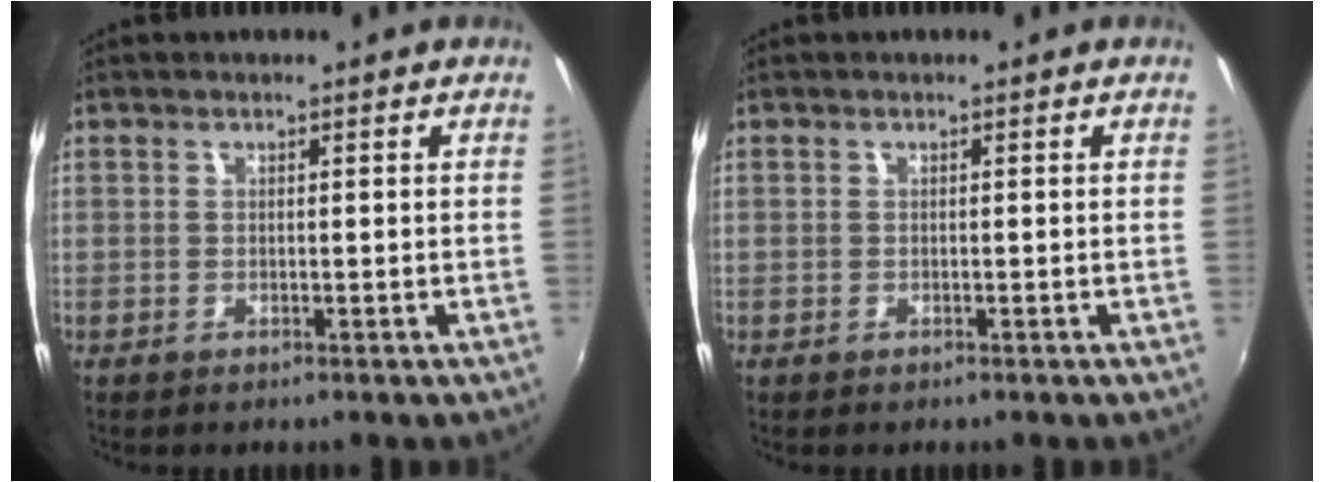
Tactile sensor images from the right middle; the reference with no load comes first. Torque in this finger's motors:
{"motor_torque": [0.82, -0.64, 0.03, -0.01]}